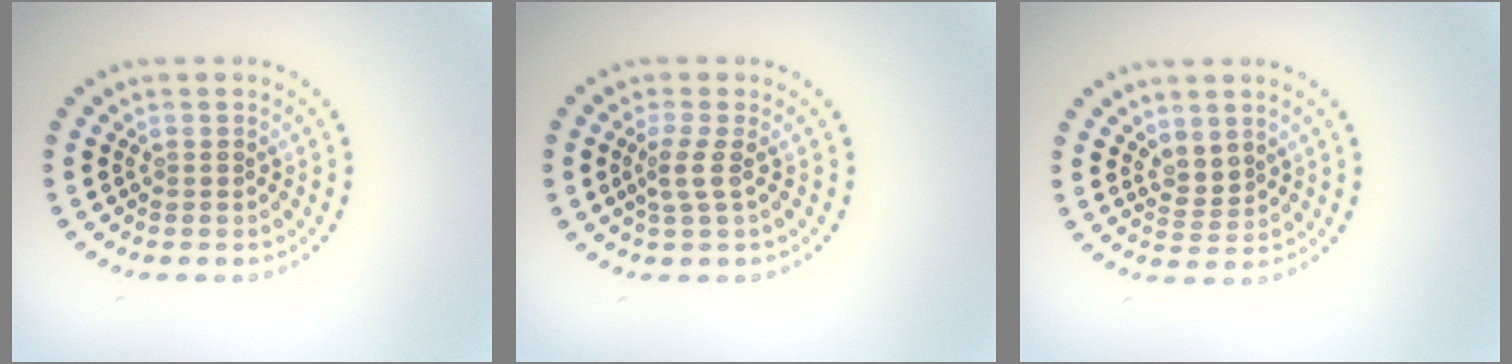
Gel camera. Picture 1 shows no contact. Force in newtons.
{"total": 1.7, "press": 1.3, "slide": 1.1}
{"total": 1.6, "press": 1.4, "slide": 0.9}